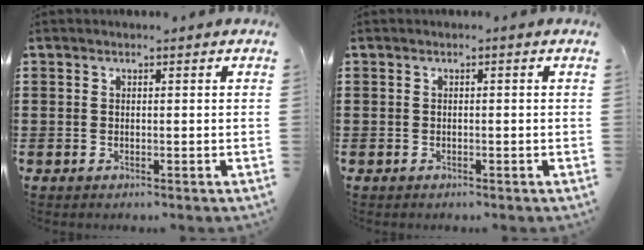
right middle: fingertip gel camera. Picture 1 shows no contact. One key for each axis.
{"total": 0.0}